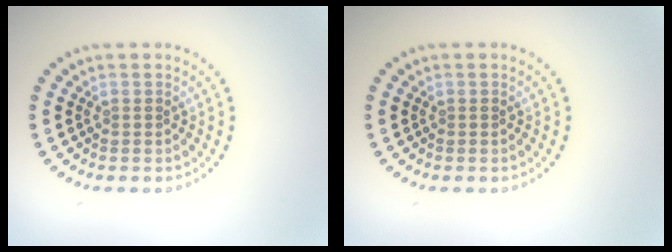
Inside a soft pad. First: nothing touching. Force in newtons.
{"total": 0.0}